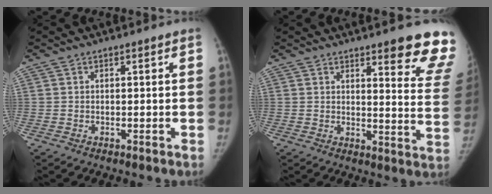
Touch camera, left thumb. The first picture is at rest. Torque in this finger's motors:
{"motor_torque": [2.89, 0.81, 1.47, -1.30, 0.20]}